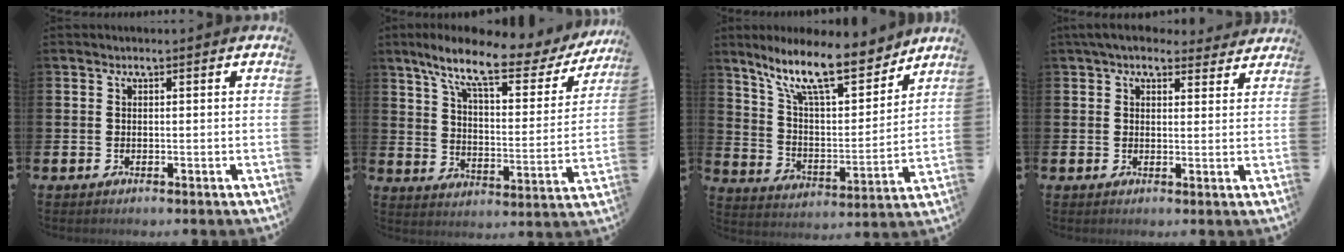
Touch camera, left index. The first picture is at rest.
{"total": 10.4, "force": [8.0, 2.5, 6.2], "torque": [-0.139, -0.044, 0.129]}
{"total": 13.7, "force": [10.9, 3.5, 7.6], "torque": [-0.162, -0.059, 0.190]}
{"total": 5.2, "force": [4.6, 1.8, 1.4], "torque": [-0.030, -0.018, 0.084]}